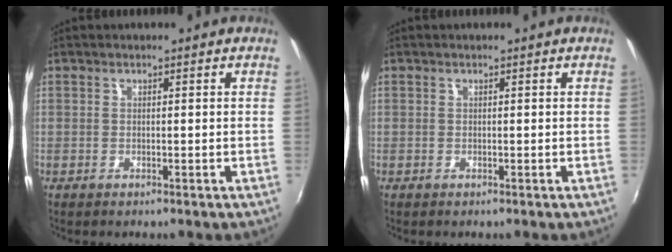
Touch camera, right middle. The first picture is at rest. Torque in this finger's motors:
{"motor_torque": [0.00, 0.00, 0.00, 0.00]}